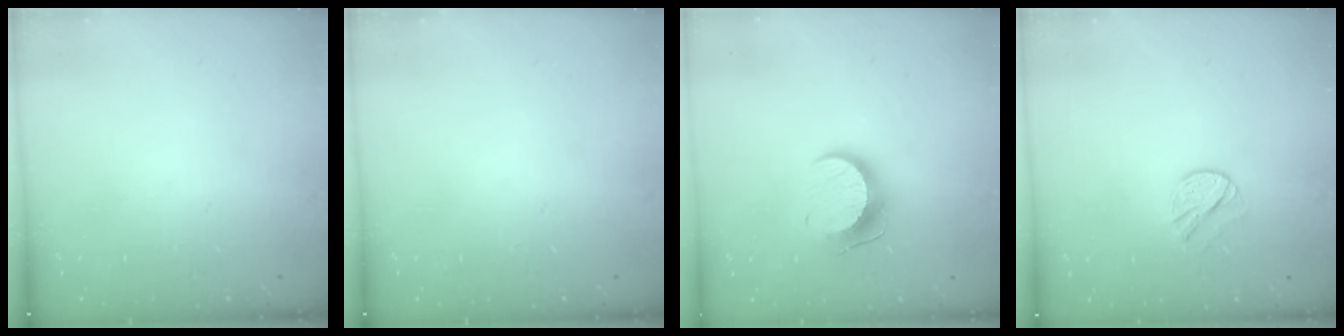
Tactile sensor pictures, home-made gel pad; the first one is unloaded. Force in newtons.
{"total": 0.0}
{"total": 10.1, "press": 10.0, "slide": 0.5}
{"total": 7.4, "press": 7.4, "slide": 0.6}